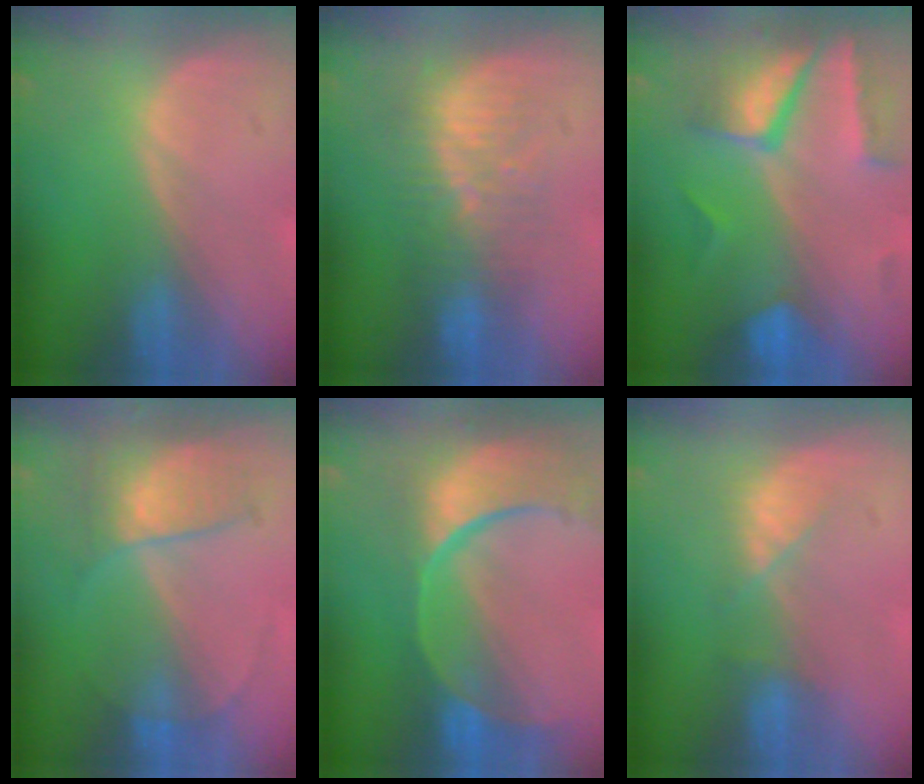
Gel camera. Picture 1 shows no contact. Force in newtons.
{"total": 8.4, "press": 7.8, "slide": 3.0}
{"total": 9.3, "press": 8.2, "slide": 4.3}
{"total": 7.2, "press": 6.1, "slide": 3.9}
{"total": 13.2, "press": 10.7, "slide": 7.9}
{"total": 3.3, "press": 3.2, "slide": 0.7}